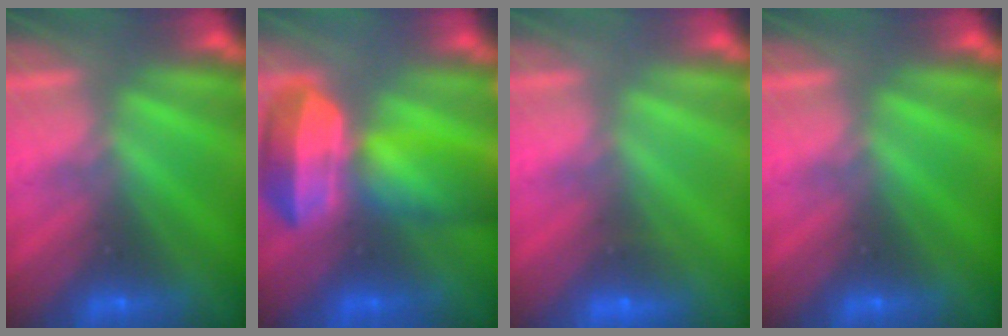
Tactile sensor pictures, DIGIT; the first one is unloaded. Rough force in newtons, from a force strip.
{"total": 10.2}
{"total": 1.8}
{"total": 0.0}